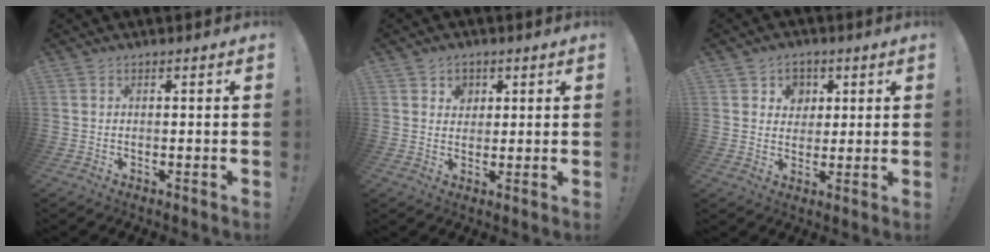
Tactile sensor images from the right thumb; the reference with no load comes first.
{"total": 4.4, "force": [2.0, 3.7, 1.1], "torque": [-0.009, -0.008, 0.035]}
{"total": 6.4, "force": [2.2, 5.8, 1.2], "torque": [-0.013, -0.015, 0.043]}